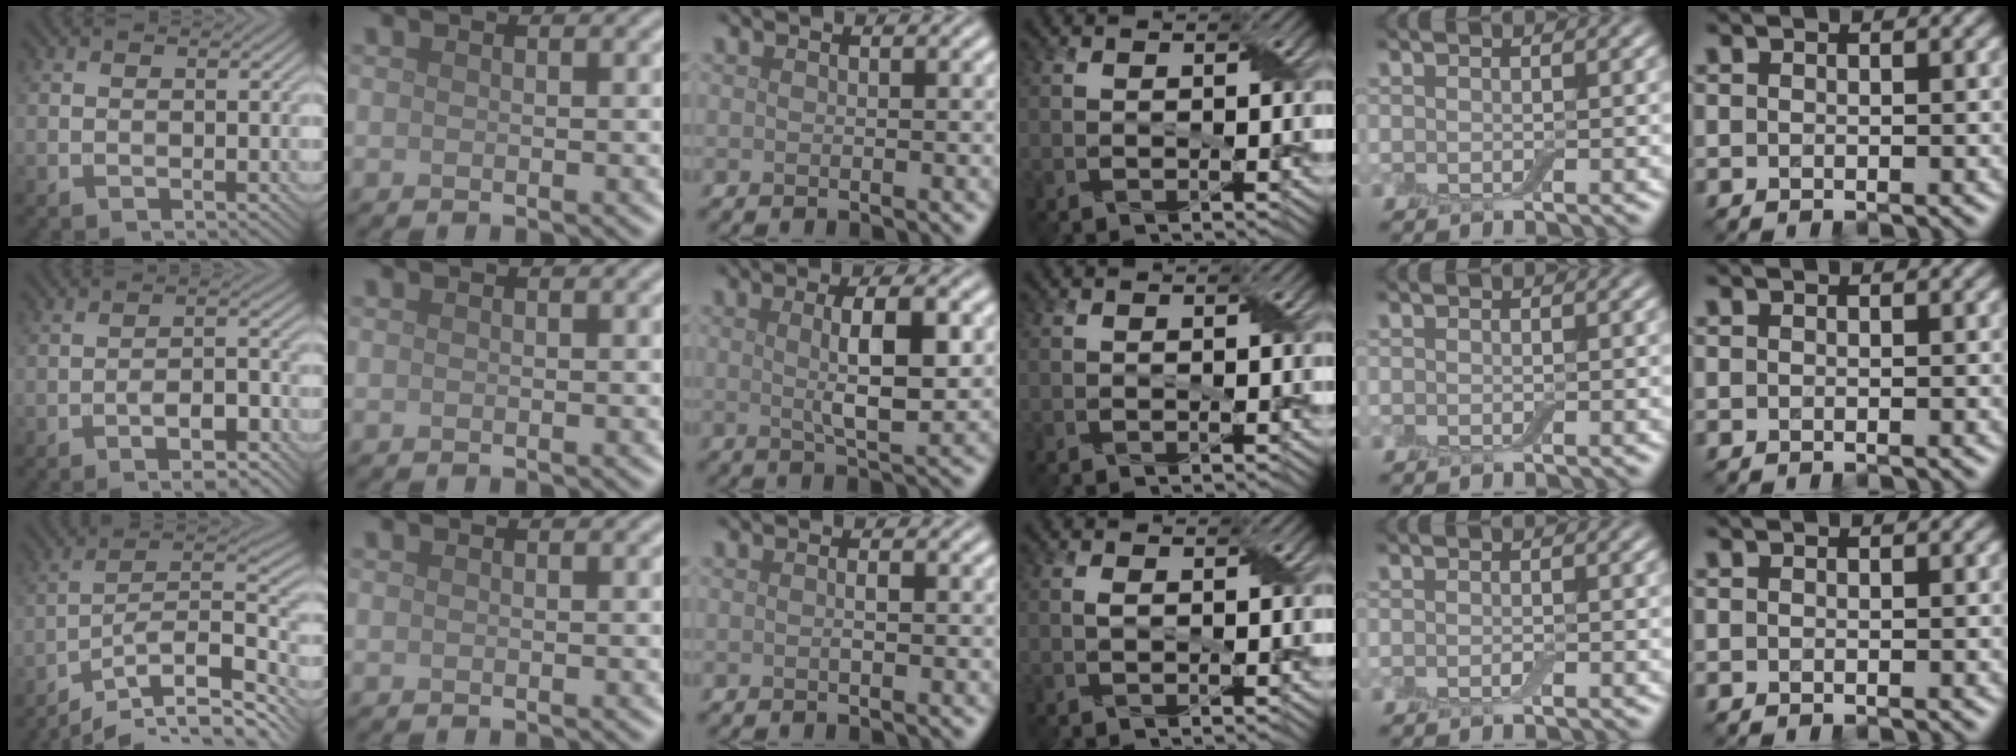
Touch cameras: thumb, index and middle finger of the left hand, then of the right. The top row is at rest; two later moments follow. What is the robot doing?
{"motion": "wrap", "object": "adhesive wrap"}